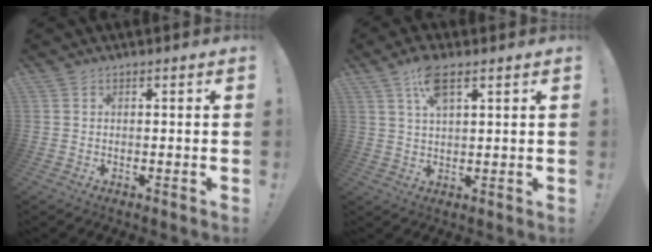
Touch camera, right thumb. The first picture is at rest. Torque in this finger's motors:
{"motor_torque": [0.00, 0.00, 0.11, 0.19, 0.02]}